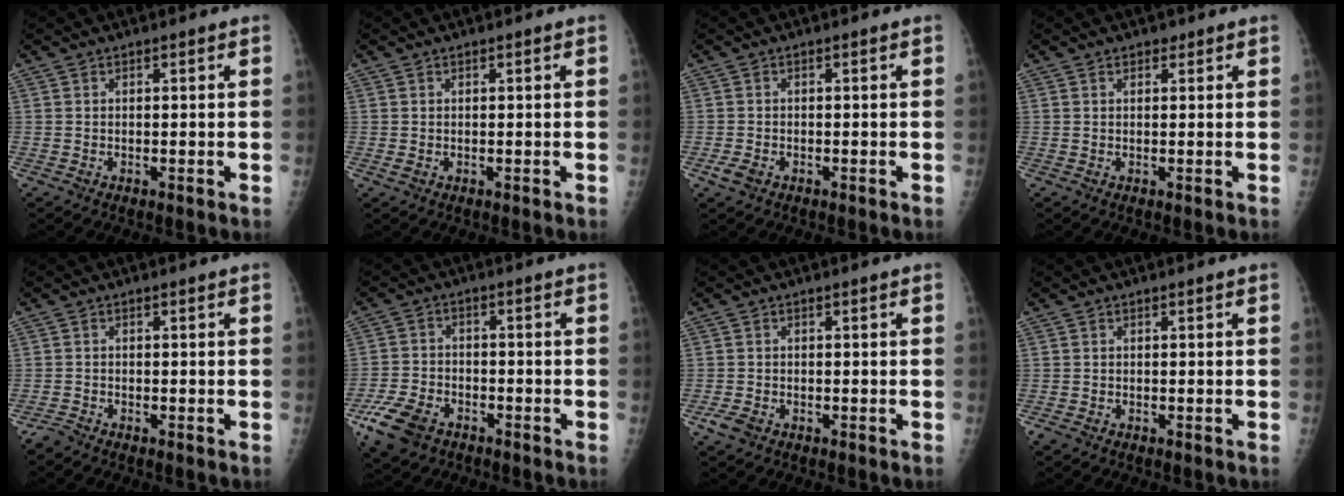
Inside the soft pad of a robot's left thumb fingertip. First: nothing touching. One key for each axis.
{"total": 0.8, "fx": 0.1, "fy": 0.7, "fz": 0.5, "tx": -0.007, "ty": -0.001, "tz": 0.004}
{"total": 2.3, "fx": -1.1, "fy": 1.5, "fz": 1.3, "tx": -0.024, "ty": 0.000, "tz": -0.020}
{"total": 1.0, "fx": 0.6, "fy": 0.7, "fz": 0.3, "tx": 0.005, "ty": -0.003, "tz": 0.007}
{"total": 1.5, "fx": -1.5, "fy": 0.3, "fz": 0.2, "tx": -0.007, "ty": -0.005, "tz": -0.035}
{"total": 9.4, "fx": -5.4, "fy": 6.0, "fz": 4.8, "tx": -0.098, "ty": 0.017, "tz": -0.097}
{"total": 2.7, "fx": -1.4, "fy": 1.8, "fz": 1.4, "tx": -0.027, "ty": 0.001, "tz": -0.025}
{"total": 1.3, "fx": -0.8, "fy": 0.9, "fz": 0.6, "tx": -0.014, "ty": -0.001, "tz": -0.016}